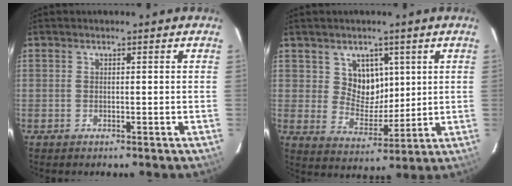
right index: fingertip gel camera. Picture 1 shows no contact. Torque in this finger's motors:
{"motor_torque": [0.01, 0.13, 0.05, 0.03]}